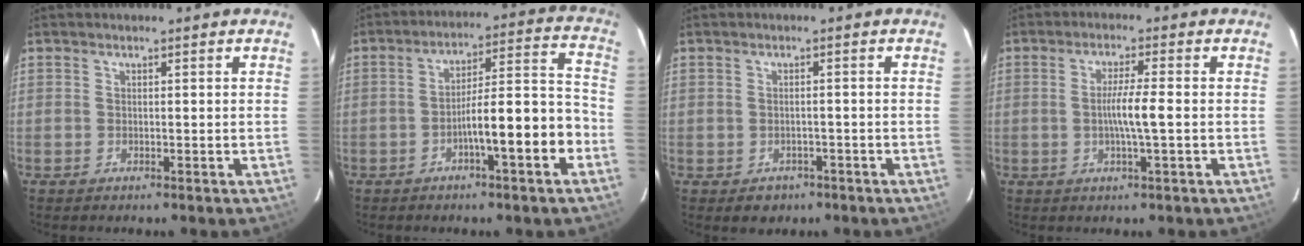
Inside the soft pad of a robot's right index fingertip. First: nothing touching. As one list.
[{"total": 11.1, "force": [-4.4, 1.1, 10.1], "torque": [-0.150, 0.028, -0.065]}, {"total": 2.7, "force": [-1.7, 2.0, 0.6], "torque": [-0.009, 0.006, -0.015]}, {"total": 4.6, "force": [-0.6, -0.4, 4.5], "torque": [-0.086, -0.002, -0.012]}]